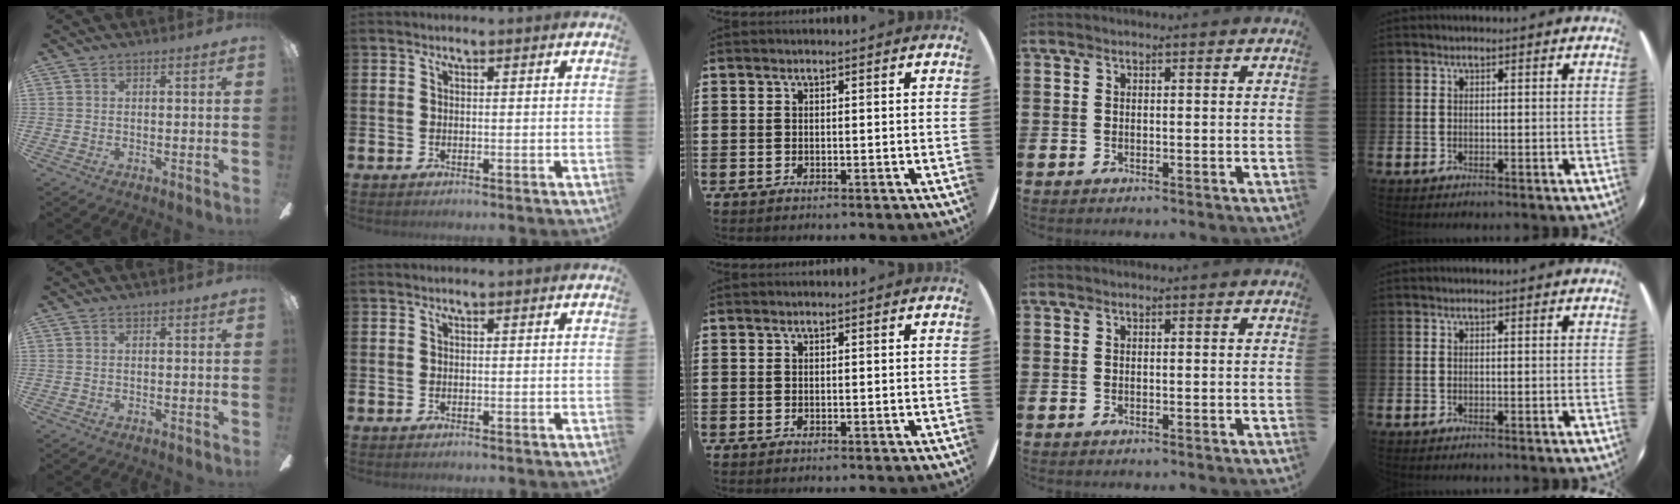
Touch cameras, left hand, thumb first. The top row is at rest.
{}